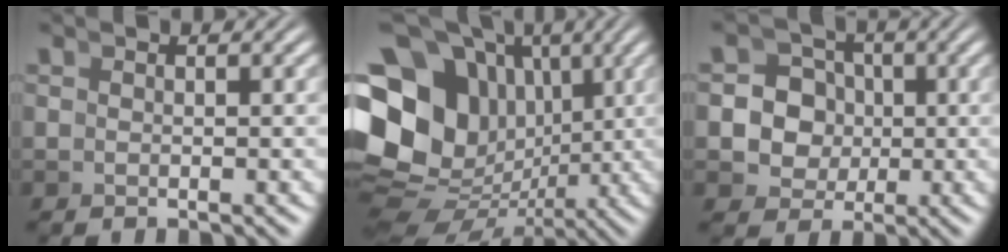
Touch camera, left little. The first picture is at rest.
{"total": 21.0, "force": [0.8, 16.7, 12.8], "torque": [-0.236, -0.045, 0.011]}
{"total": 10.4, "force": [-0.5, 9.8, 3.6], "torque": [-0.095, -0.038, -0.010]}